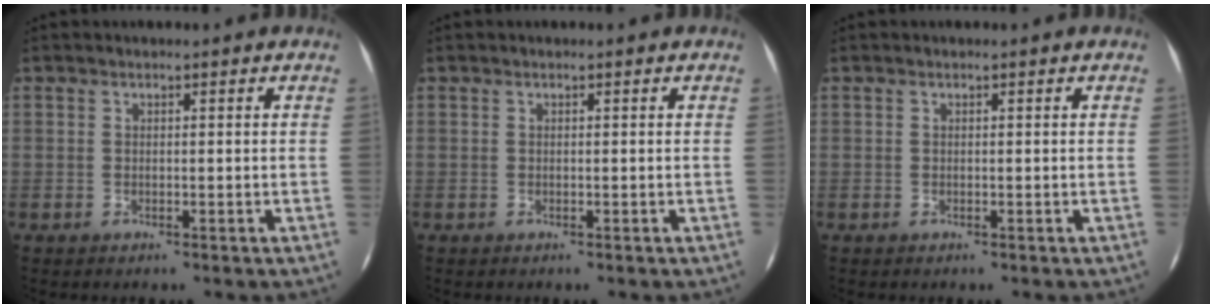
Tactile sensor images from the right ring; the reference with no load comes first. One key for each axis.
{"total": 0.0}
{"total": 0.0}